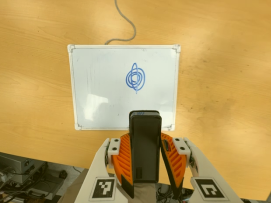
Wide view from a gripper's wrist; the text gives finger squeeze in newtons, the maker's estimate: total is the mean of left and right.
{"total": 5.5, "left": 4.3, "right": 6.7}